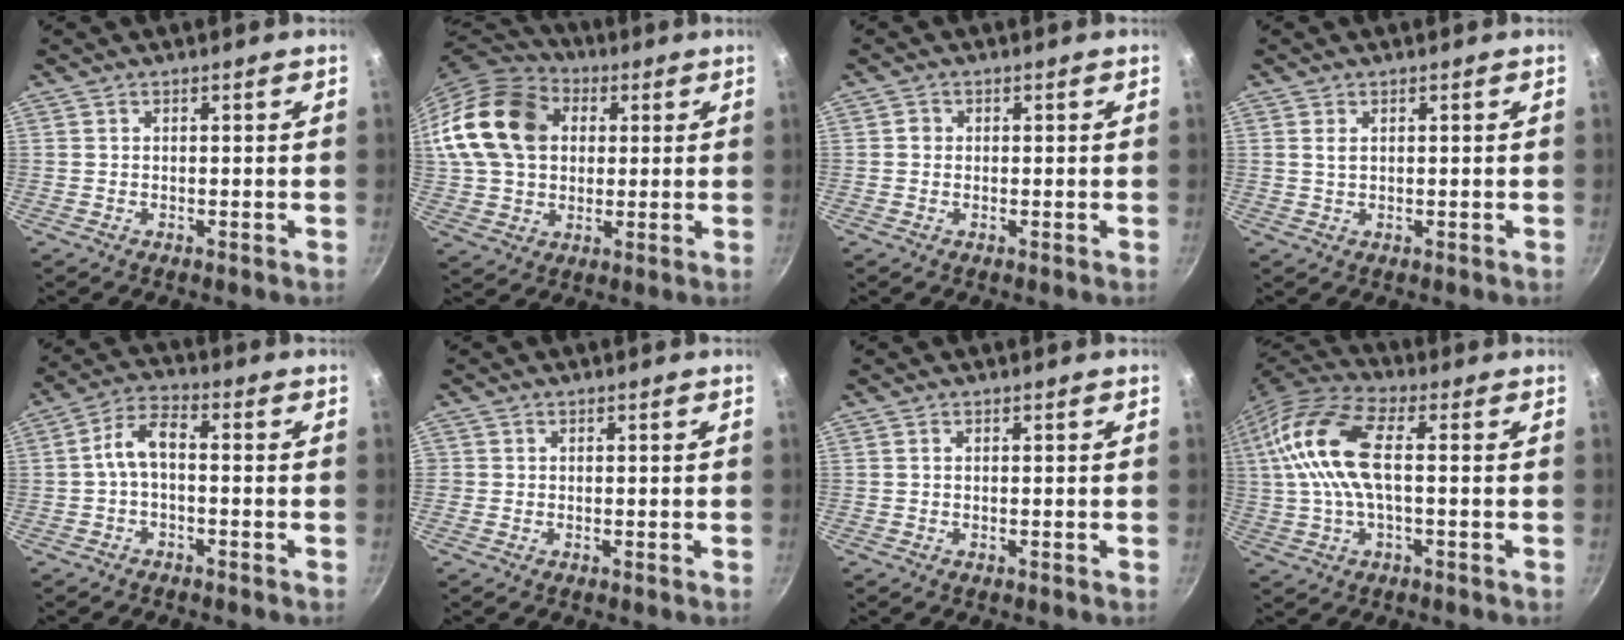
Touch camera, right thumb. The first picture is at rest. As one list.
[{"total": 18.8, "force": [4.1, 14.2, 11.7], "torque": [-0.203, 0.018, 0.068]}, {"total": 1.2, "force": [0.0, 1.1, 0.3], "torque": [-0.001, 0.003, -0.003]}, {"total": 1.3, "force": [0.4, 0.7, 1.0], "torque": [-0.020, -0.002, 0.008]}, {"total": 5.7, "force": [-1.1, 2.8, 4.8], "torque": [-0.095, 0.032, -0.029]}, {"total": 0.8, "force": [-0.1, 0.8, 0.1], "torque": [0.002, 0.002, -0.005]}, {"total": 0.0}, {"total": 14.8, "force": [1.5, 6.5, 13.2], "torque": [-0.273, 0.021, 0.014]}]